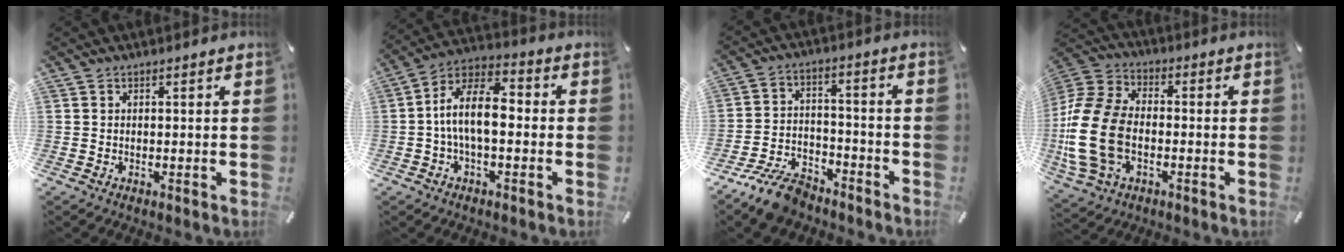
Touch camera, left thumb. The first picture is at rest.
{"total": 11.6, "force": [-1.7, 6.0, 9.8], "torque": [-0.190, 0.016, -0.027]}
{"total": 10.0, "force": [-8.0, 4.5, 4.1], "torque": [-0.068, 0.050, -0.148]}
{"total": 17.9, "force": [-4.3, 13.0, 11.6], "torque": [-0.261, 0.024, -0.077]}